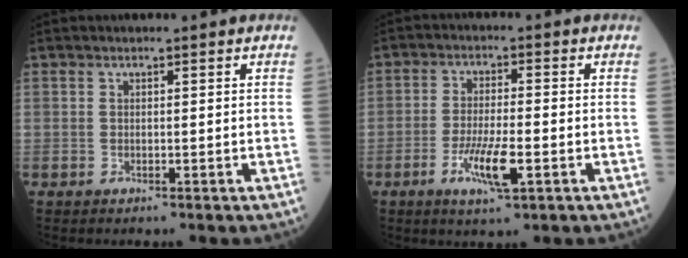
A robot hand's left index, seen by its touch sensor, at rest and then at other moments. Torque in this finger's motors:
{"motor_torque": [0.30, 0.21, 0.21, 0.06]}